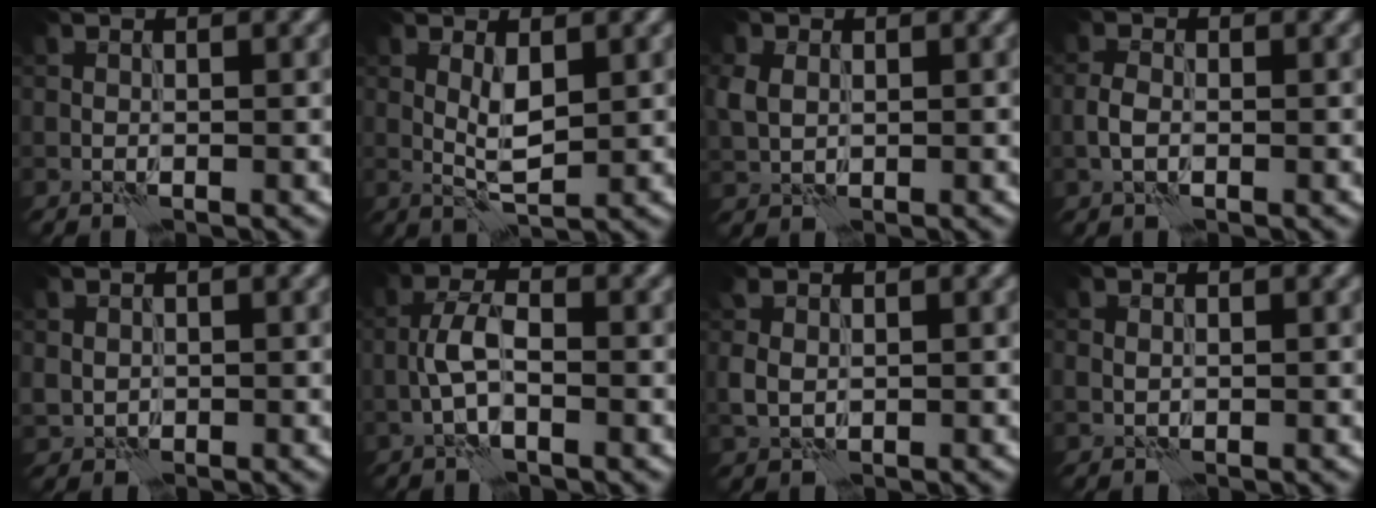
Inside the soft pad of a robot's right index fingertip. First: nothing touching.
{"total": 2.4, "force": [0.8, 0.8, 2.1], "torque": [-0.047, -0.005, 0.016]}
{"total": 2.3, "force": [0.6, 1.9, 1.1], "torque": [-0.033, 0.003, 0.009]}
{"total": 1.5, "force": [-0.3, 1.0, 1.1], "torque": [-0.025, 0.002, -0.011]}
{"total": 1.2, "force": [0.2, 1.2, 0.0], "torque": [-0.001, -0.006, 0.004]}
{"total": 2.8, "force": [-0.7, 1.1, 2.4], "torque": [-0.053, 0.007, -0.022]}
{"total": 1.9, "force": [0.5, 1.5, 1.1], "torque": [-0.032, -0.001, 0.011]}
{"total": 0.8, "force": [0.3, 0.7, 0.2], "torque": [-0.004, -0.003, 0.006]}